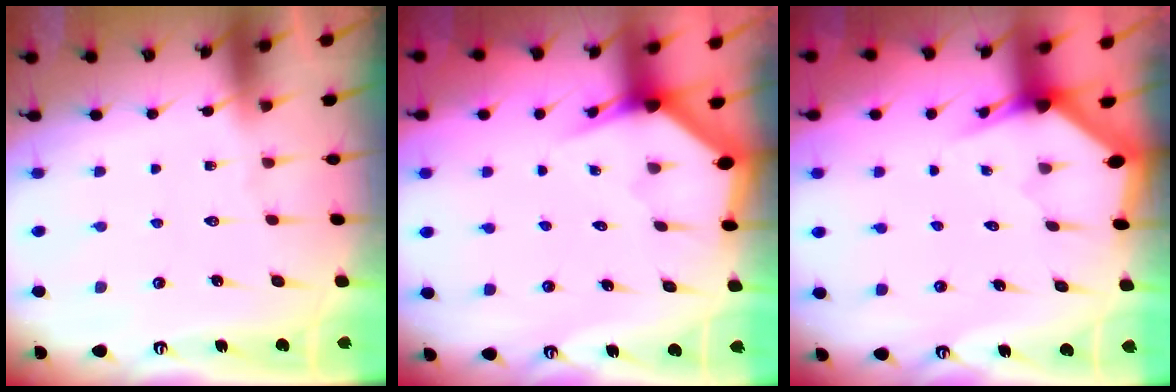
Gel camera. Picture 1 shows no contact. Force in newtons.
{"total": 2.7, "press": 2.7, "slide": 0.1}
{"total": 2.8, "press": 2.8, "slide": 0.1}